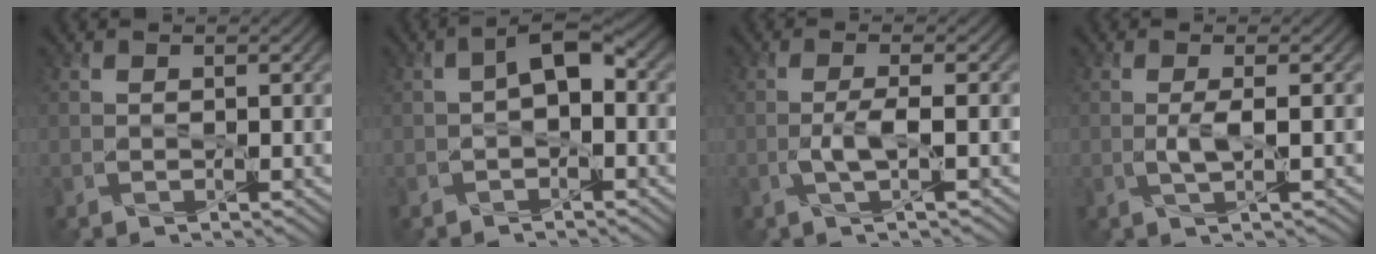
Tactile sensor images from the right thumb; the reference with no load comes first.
{"total": 3.9, "force": [-0.1, 2.2, 3.3], "torque": [-0.055, 0.004, -0.005]}
{"total": 3.0, "force": [-0.7, 0.5, 2.9], "torque": [-0.059, 0.007, -0.021]}
{"total": 2.2, "force": [-0.1, 0.3, 2.1], "torque": [-0.046, 0.002, -0.004]}